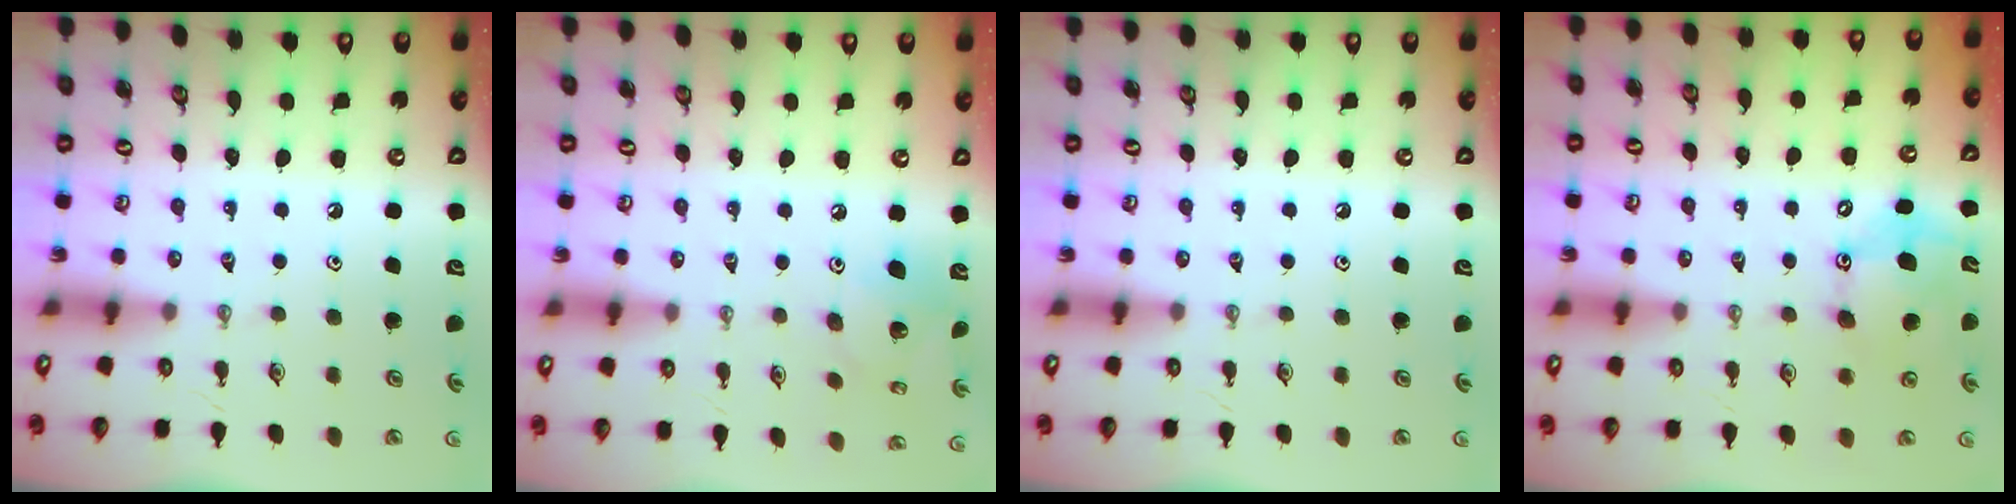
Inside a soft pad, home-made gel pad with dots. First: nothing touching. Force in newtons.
{"total": 8.5, "press": 8.4, "slide": 0.6}
{"total": 0.0}
{"total": 11.8, "press": 11.8, "slide": 1.2}